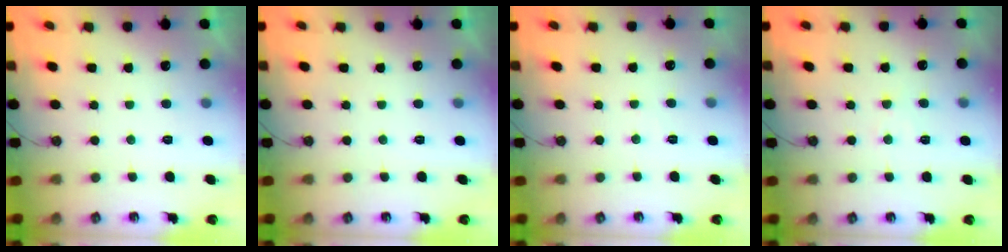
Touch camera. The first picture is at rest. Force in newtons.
{"total": 0.0}
{"total": 1.9, "press": 1.9, "slide": 0.4}
{"total": 4.3, "press": 4.3, "slide": 0.5}